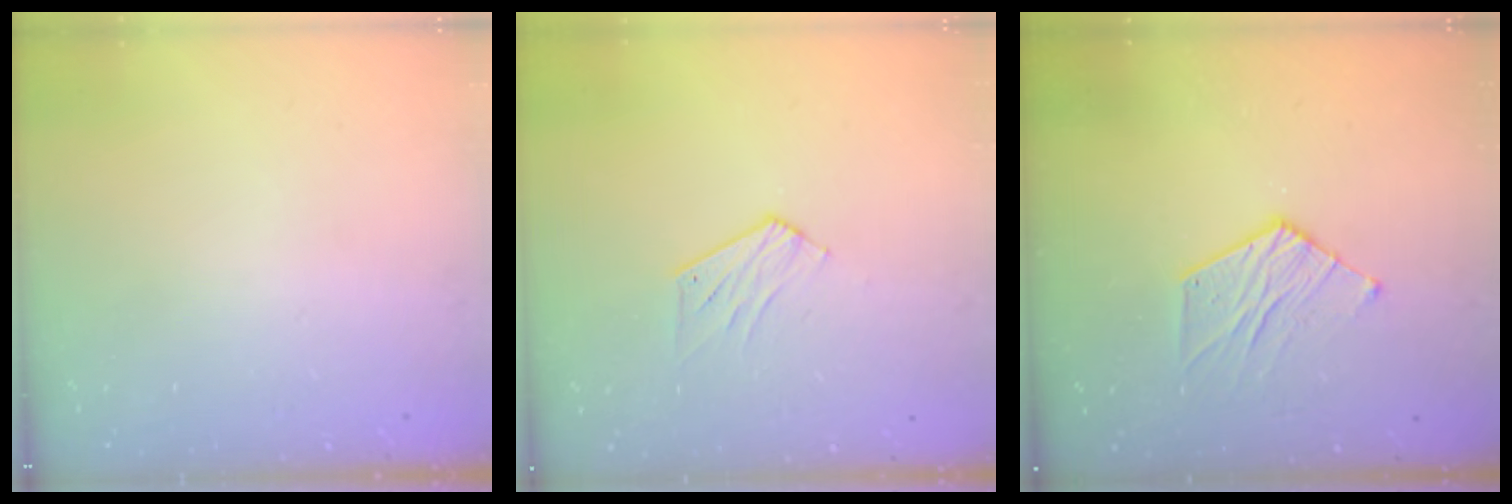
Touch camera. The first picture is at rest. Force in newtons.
{"total": 5.4, "press": 5.4, "slide": 0.5}
{"total": 7.7, "press": 7.7, "slide": 0.1}